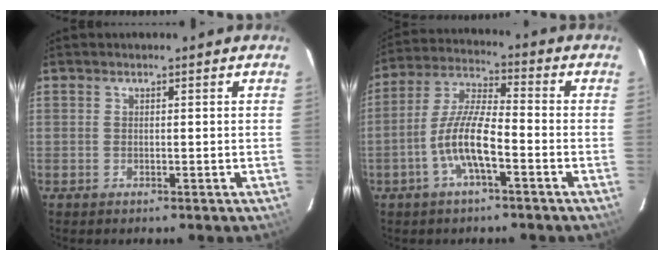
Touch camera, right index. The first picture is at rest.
{"total": 9.5, "force": [-4.0, 2.2, 8.3], "torque": [-0.177, 0.004, -0.076]}